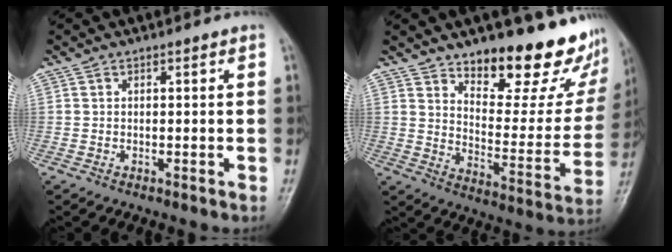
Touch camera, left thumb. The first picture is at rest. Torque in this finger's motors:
{"motor_torque": [0.63, 0.35, 1.01, -1.72, 0.07]}